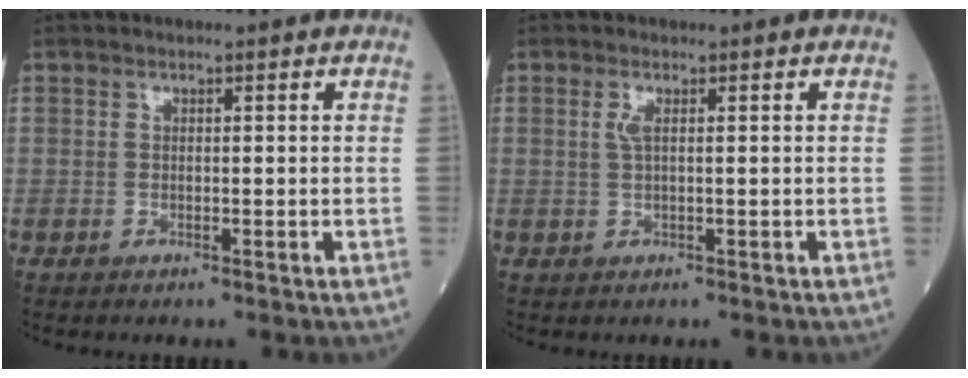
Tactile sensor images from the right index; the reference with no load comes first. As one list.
[{"total": 1.4, "force": [0.5, 0.1, 1.3], "torque": [-0.037, 0.001, 0.011]}]